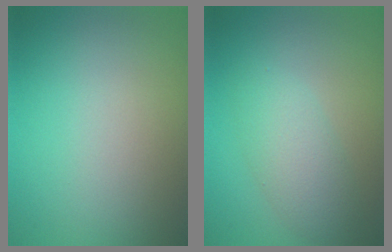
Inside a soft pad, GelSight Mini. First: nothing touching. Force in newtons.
{"total": 3.0, "press": 3.0, "slide": 0.1}